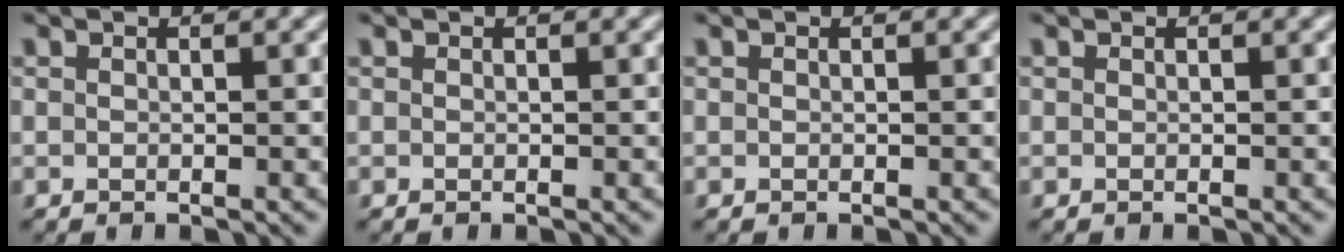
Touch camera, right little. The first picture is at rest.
{"total": 0.0}
{"total": 0.0}
{"total": 0.0}